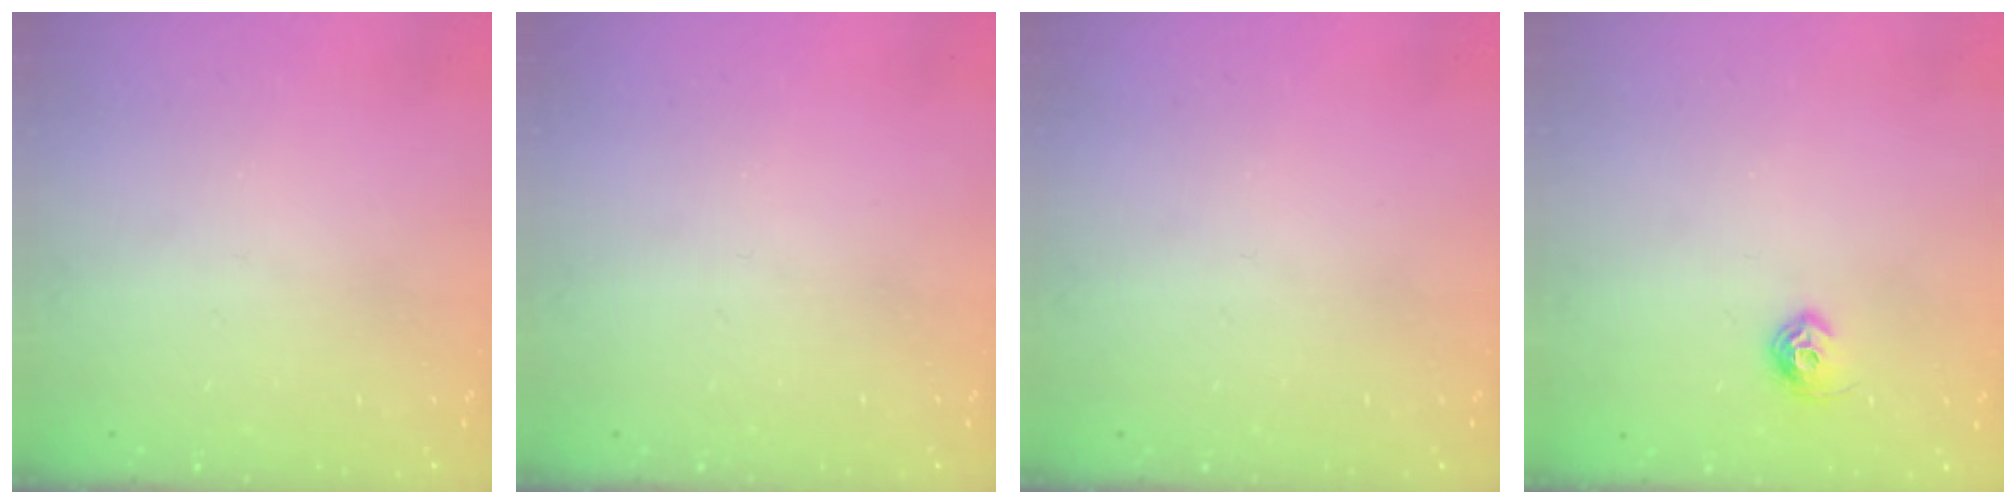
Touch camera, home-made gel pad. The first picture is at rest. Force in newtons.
{"total": 0.0}
{"total": 0.0}
{"total": 6.9, "press": 6.8, "slide": 1.0}